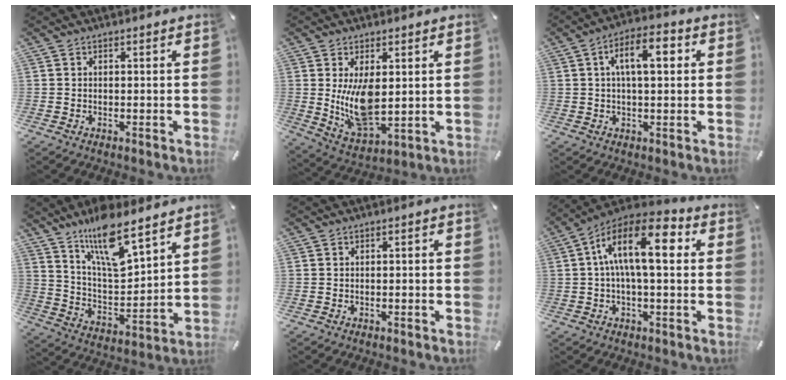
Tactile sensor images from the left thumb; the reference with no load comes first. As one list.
[{"total": 11.1, "force": [2.0, 5.7, 9.4], "torque": [-0.184, -0.025, 0.036]}, {"total": 9.8, "force": [2.2, 4.2, 8.5], "torque": [-0.133, 0.002, 0.032]}, {"total": 15.3, "force": [11.8, 5.2, 8.3], "torque": [-0.158, -0.065, 0.208]}, {"total": 1.1, "force": [-0.6, 0.3, 0.9], "torque": [-0.016, 0.002, -0.012]}, {"total": 14.6, "force": [2.8, 5.9, 13.0], "torque": [-0.226, -0.007, 0.044]}]